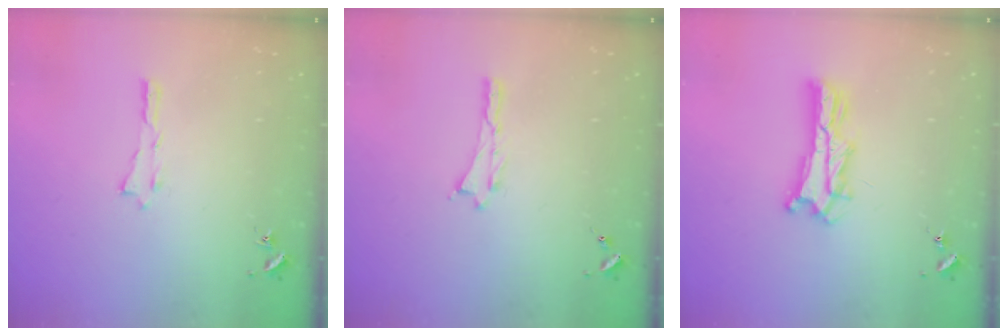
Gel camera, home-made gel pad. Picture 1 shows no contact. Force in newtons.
{"total": 0.0}
{"total": 5.2, "press": 5.2, "slide": 0.5}